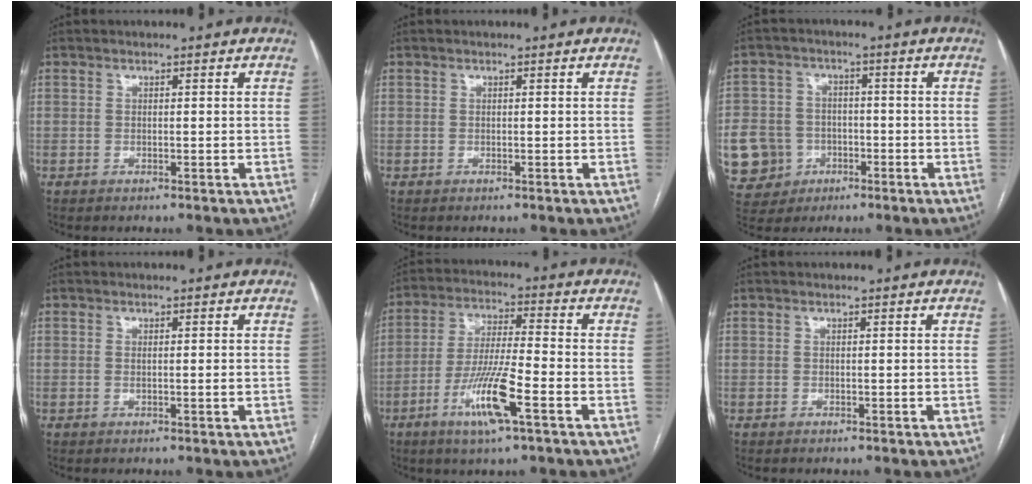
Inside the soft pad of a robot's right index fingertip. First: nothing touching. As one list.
[{"total": 0.0}, {"total": 10.2, "force": [-3.0, 9.5, 2.5], "torque": [-0.080, 0.014, -0.036]}, {"total": 0.7, "force": [0.1, -0.1, 0.7], "torque": [-0.016, -0.002, 0.001]}, {"total": 10.8, "force": [-4.8, 0.5, 9.7], "torque": [-0.191, -0.013, -0.091]}, {"total": 0.0}]